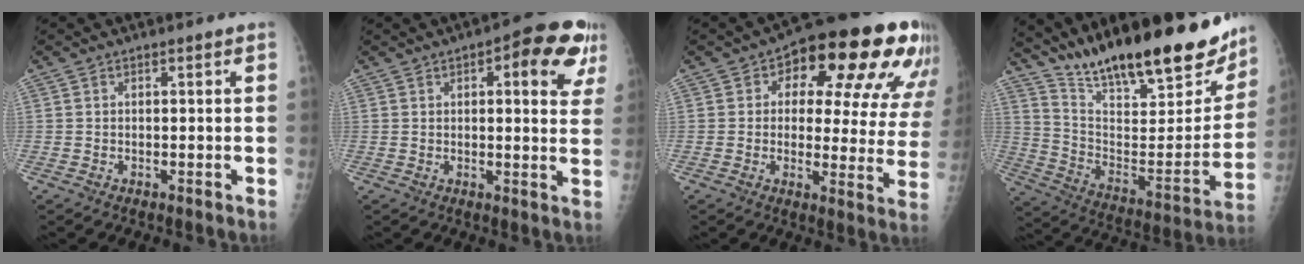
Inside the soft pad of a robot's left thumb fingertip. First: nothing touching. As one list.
[{"total": 12.4, "force": [5.2, 4.4, 10.3], "torque": [-0.086, -0.006, 0.054]}, {"total": 21.7, "force": [8.9, 10.0, 17.1], "torque": [-0.175, 0.007, 0.116]}, {"total": 29.0, "force": [22.4, 8.2, 16.6], "torque": [-0.232, -0.090, 0.344]}]